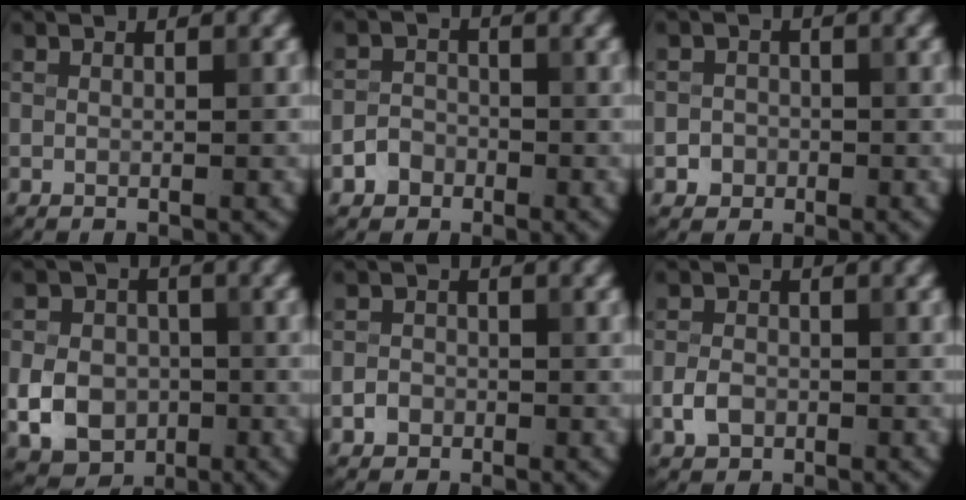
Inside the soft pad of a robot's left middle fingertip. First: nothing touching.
{"total": 2.0, "force": [-1.1, 1.6, 0.5], "torque": [-0.001, 0.005, -0.023]}
{"total": 1.6, "force": [-0.6, 1.5, 0.2], "torque": [0.018, 0.001, -0.014]}
{"total": 5.5, "force": [-1.3, 4.6, 2.8], "torque": [-0.049, 0.000, -0.034]}
{"total": 1.4, "force": [-0.6, 1.2, 0.4], "torque": [-0.001, 0.002, -0.014]}
{"total": 2.2, "force": [-0.8, 1.6, 1.2], "torque": [-0.020, 0.001, -0.022]}